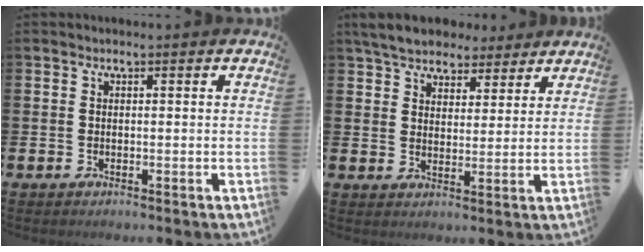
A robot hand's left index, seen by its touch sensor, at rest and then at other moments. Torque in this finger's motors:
{"motor_torque": [2.14, 0.00, 0.25, 0.21]}